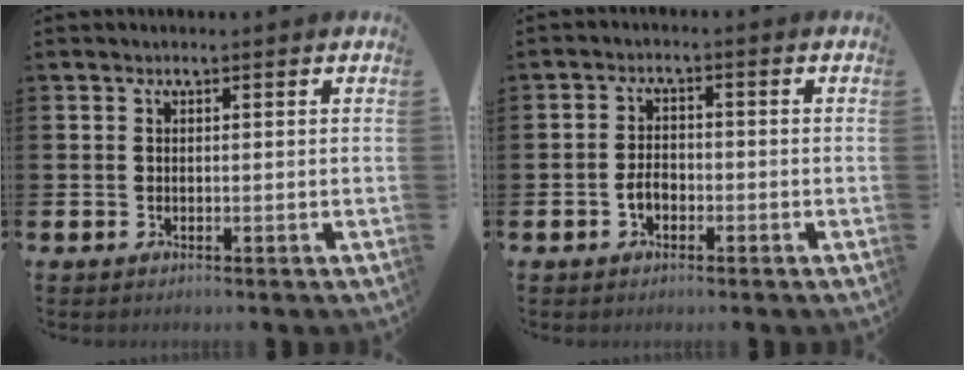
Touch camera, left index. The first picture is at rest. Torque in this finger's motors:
{"motor_torque": [0.45, 0.04, 0.06, 0.08]}